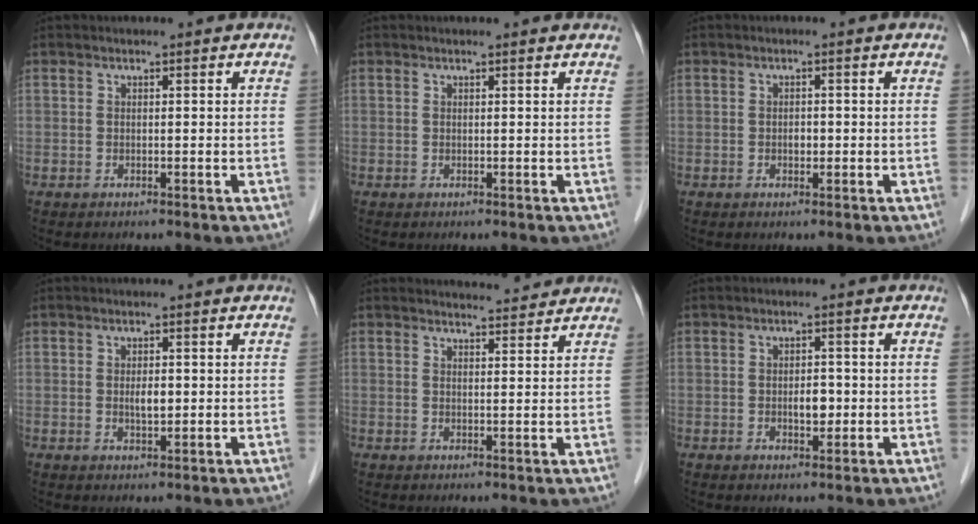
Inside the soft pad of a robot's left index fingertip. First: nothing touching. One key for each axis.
{"total": 1.5, "fx": 1.5, "fy": 0.1, "fz": 0.4, "tx": -0.014, "ty": 0.006, "tz": 0.011}
{"total": 1.1, "fx": -0.4, "fy": 0.7, "fz": 0.8, "tx": -0.014, "ty": -0.002, "tz": -0.007}
{"total": 2.0, "fx": -0.1, "fy": 0.8, "fz": 1.8, "tx": -0.034, "ty": -0.005, "tz": 0.000}
{"total": 5.9, "fx": 5.8, "fy": 0.2, "fz": 0.6, "tx": -0.016, "ty": 0.005, "tz": 0.072}
{"total": 2.5, "fx": -0.6, "fy": 1.3, "fz": 2.1, "tx": -0.033, "ty": -0.002, "tz": -0.007}